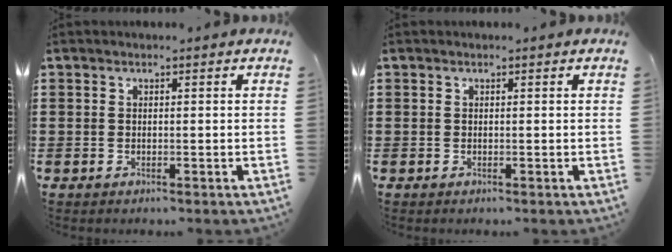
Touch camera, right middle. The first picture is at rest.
{"total": 0.0}